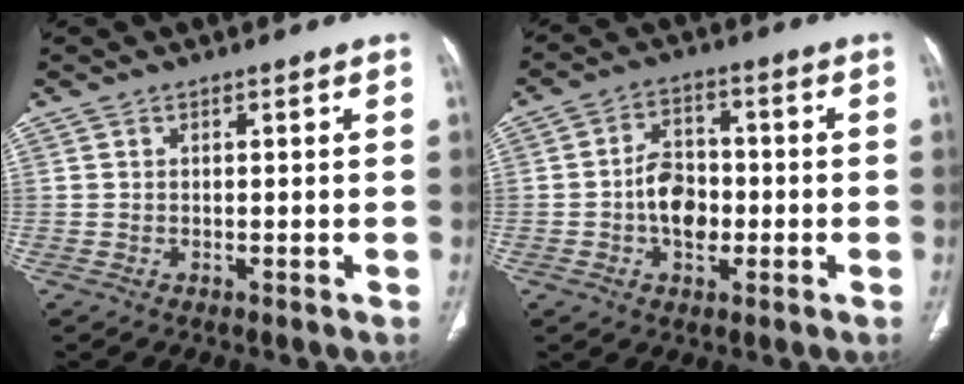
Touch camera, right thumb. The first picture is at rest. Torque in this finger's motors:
{"motor_torque": [1.36, 1.16, 0.57, -0.80, 0.06]}